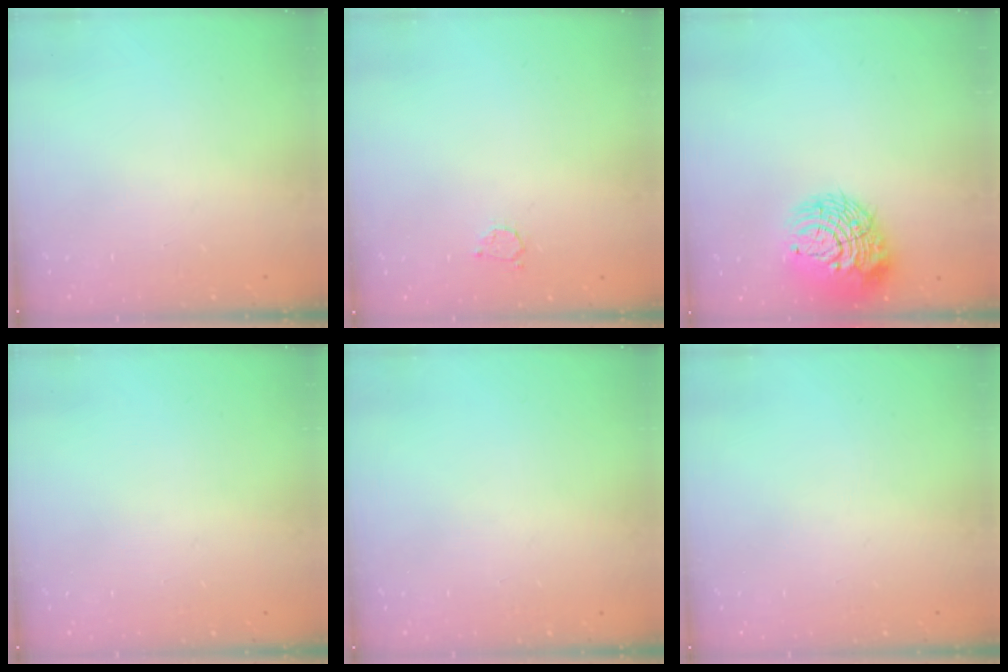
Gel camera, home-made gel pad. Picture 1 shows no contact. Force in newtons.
{"total": 2.5, "press": 2.5, "slide": 0.4}
{"total": 13.6, "press": 13.5, "slide": 1.7}
{"total": 0.0}
{"total": 0.0}
{"total": 0.0}